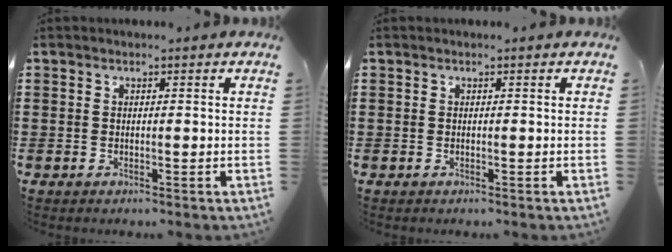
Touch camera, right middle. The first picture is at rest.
{"total": 0.0}